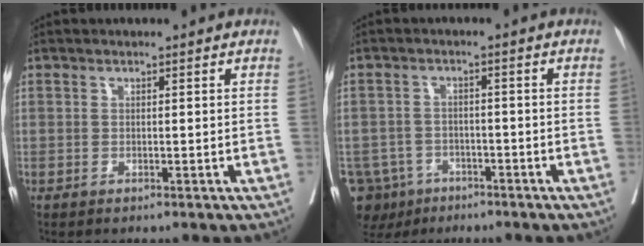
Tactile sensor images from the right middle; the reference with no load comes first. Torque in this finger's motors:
{"motor_torque": [1.14, -1.00, 1.05, 0.21]}